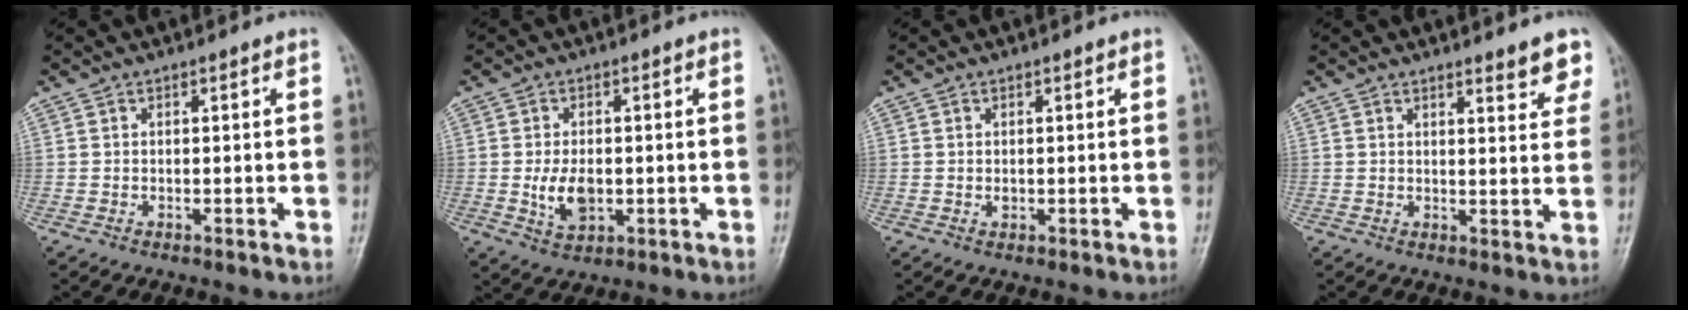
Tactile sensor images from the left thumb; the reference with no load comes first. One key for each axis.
{"total": 6.1, "fx": -0.7, "fy": 3.8, "fz": 4.7, "tx": -0.076, "ty": -0.006, "tz": -0.007}
{"total": 0.7, "fx": 0.0, "fy": 0.6, "fz": 0.4, "tx": -0.005, "ty": 0.000, "tz": 0.001}
{"total": 5.2, "fx": 4.0, "fy": 1.4, "fz": 3.1, "tx": -0.020, "ty": -0.024, "tz": 0.044}